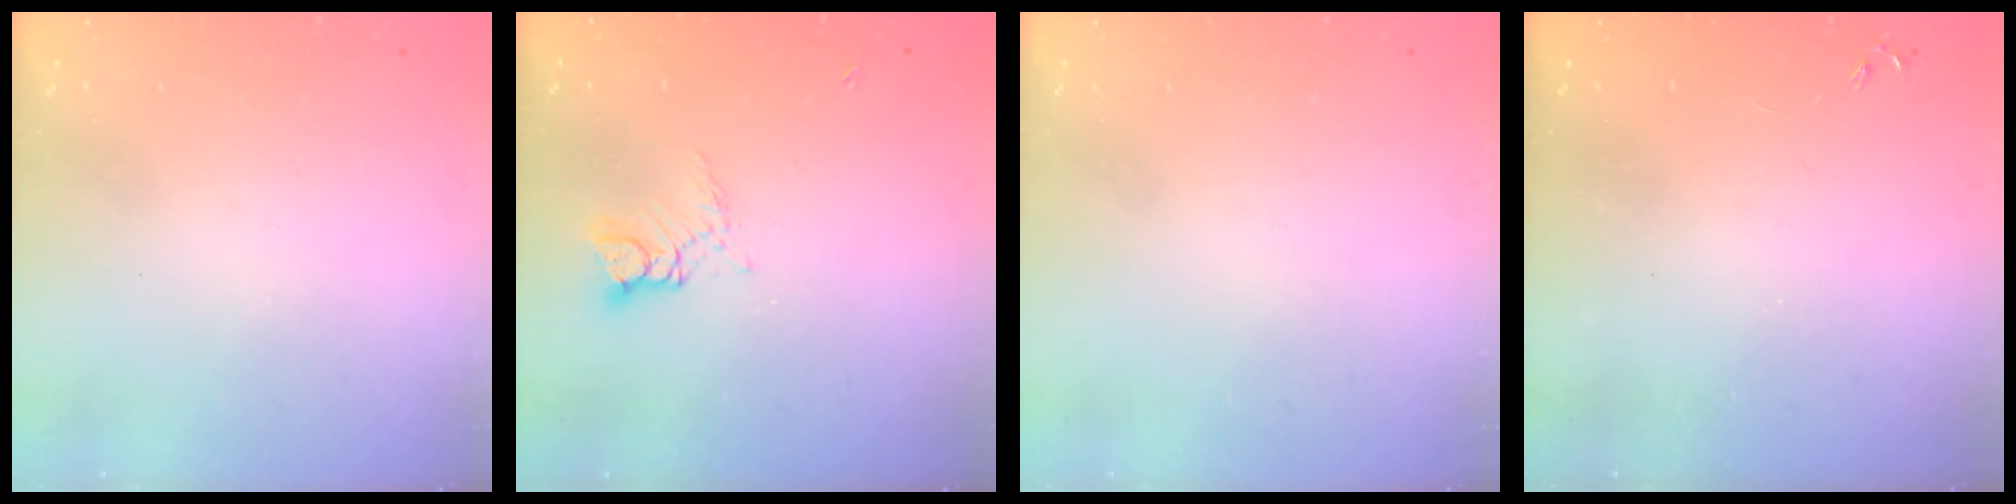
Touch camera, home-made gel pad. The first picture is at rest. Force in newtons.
{"total": 5.6, "press": 5.6, "slide": 0.5}
{"total": 0.0}
{"total": 0.0}